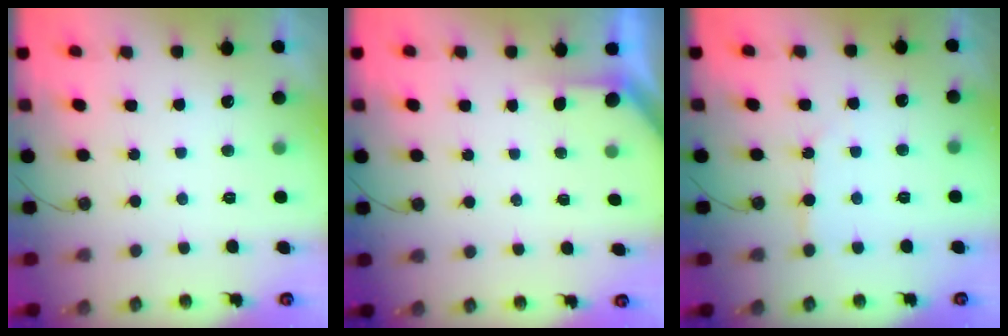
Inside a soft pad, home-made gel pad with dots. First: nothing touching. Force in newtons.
{"total": 1.5, "press": 1.5, "slide": 0.1}
{"total": 4.5, "press": 4.5, "slide": 0.3}